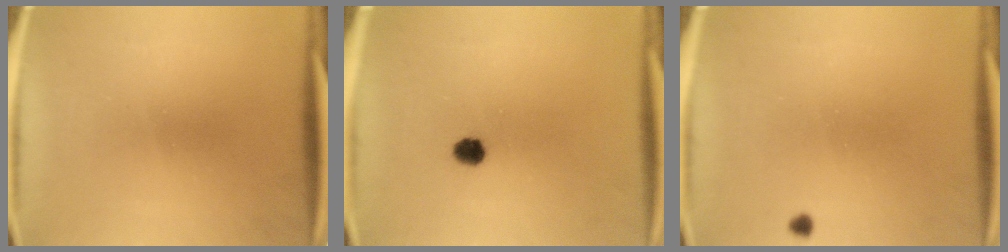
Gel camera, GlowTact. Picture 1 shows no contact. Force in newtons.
{"total": 2.7}
{"total": 0.7}